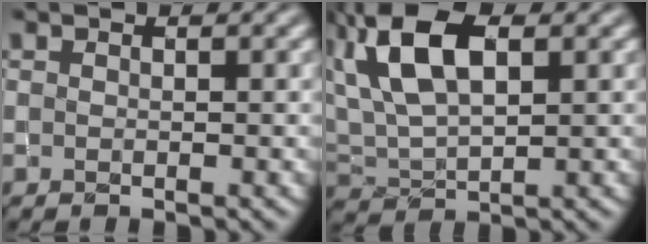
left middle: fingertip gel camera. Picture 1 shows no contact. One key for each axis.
{"total": 8.9, "fx": 3.5, "fy": 4.5, "fz": 6.8, "tx": -0.148, "ty": 0.028, "tz": 0.063}